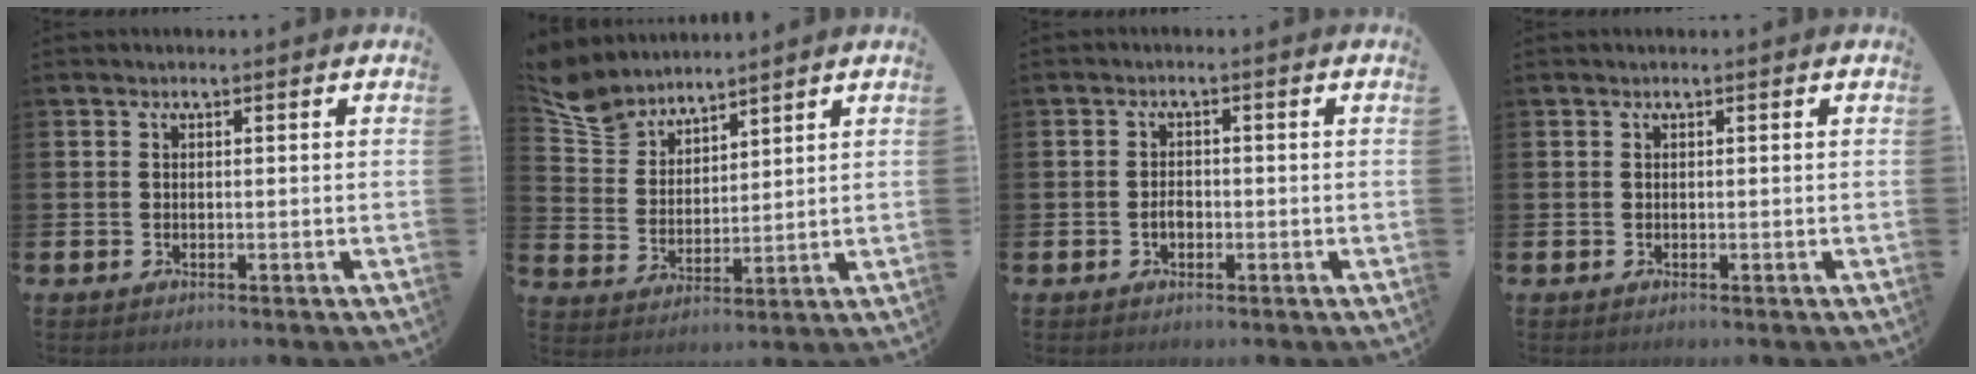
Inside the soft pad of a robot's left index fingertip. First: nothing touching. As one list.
[{"total": 6.5, "force": [6.2, 1.9, 0.0], "torque": [-0.039, -0.035, 0.119]}, {"total": 1.7, "force": [-0.4, 1.0, 1.3], "torque": [-0.025, 0.004, -0.009]}, {"total": 0.0}]